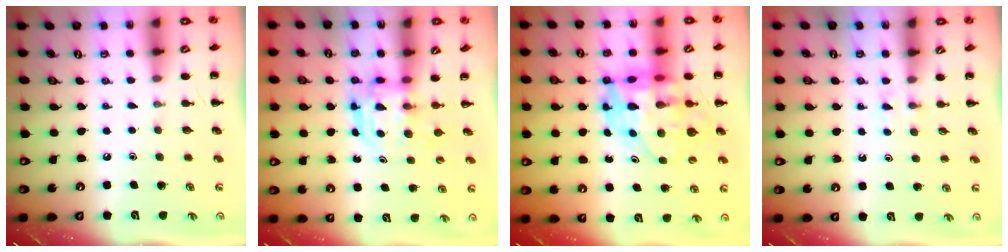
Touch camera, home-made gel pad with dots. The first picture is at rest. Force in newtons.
{"total": 3.1, "press": 3.1, "slide": 0.2}
{"total": 13.6, "press": 13.0, "slide": 4.0}
{"total": 2.4, "press": 2.0, "slide": 1.2}